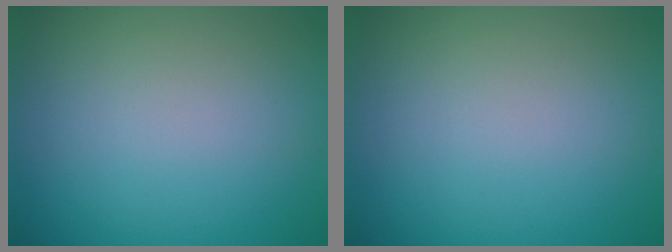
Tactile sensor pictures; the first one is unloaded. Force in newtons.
{"total": 0.0}